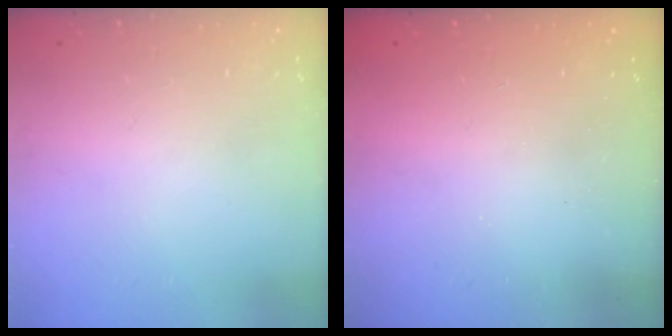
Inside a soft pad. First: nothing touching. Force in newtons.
{"total": 2.3, "press": 2.1, "slide": 0.8}